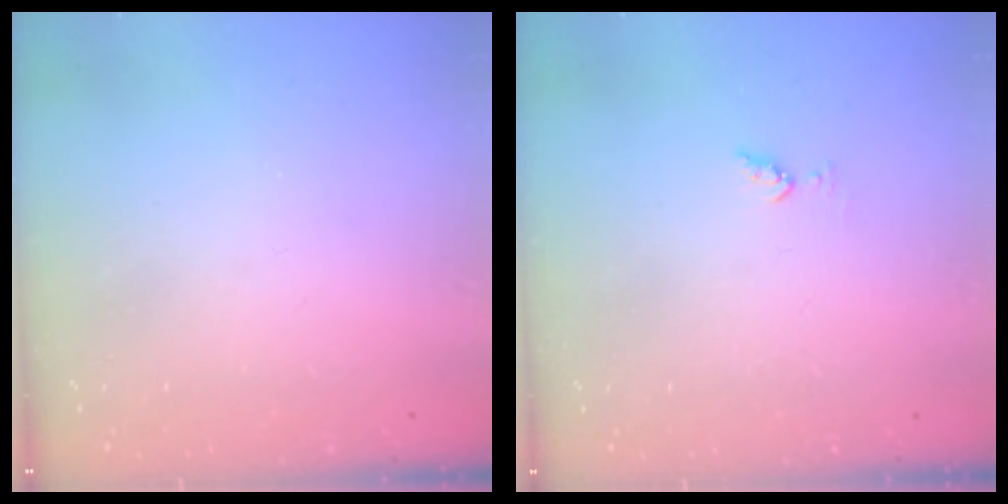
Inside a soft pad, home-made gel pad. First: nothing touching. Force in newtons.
{"total": 4.3, "press": 4.3, "slide": 0.7}